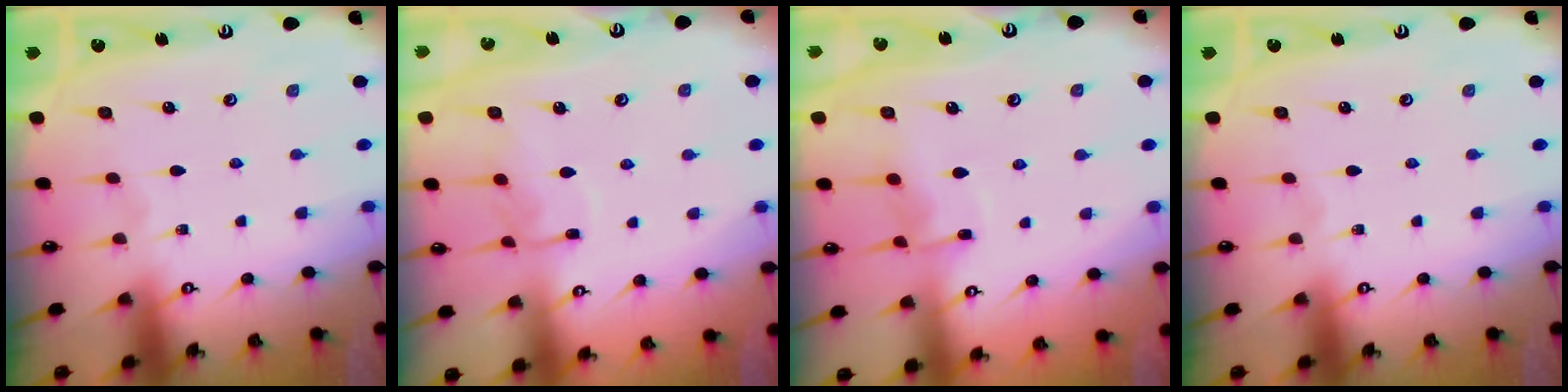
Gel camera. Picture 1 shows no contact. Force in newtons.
{"total": 7.1, "press": 7.1, "slide": 0.5}
{"total": 7.2, "press": 7.1, "slide": 0.9}
{"total": 0.0}